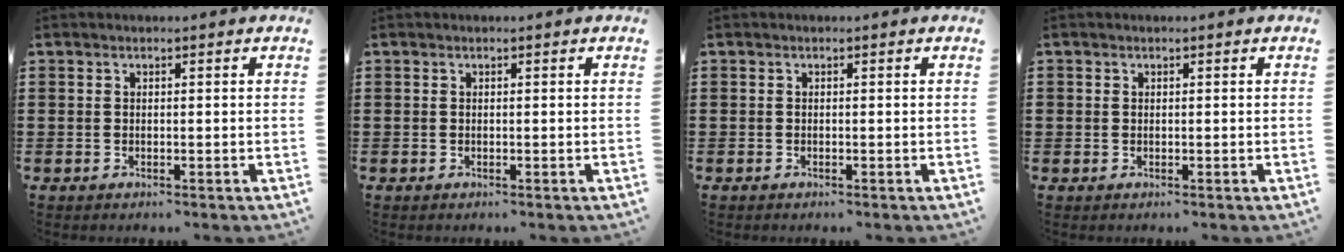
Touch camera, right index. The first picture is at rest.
{"total": 0.0}
{"total": 0.0}
{"total": 0.5, "force": [0.1, 0.5, 0.1], "torque": [-0.002, 0.005, 0.000]}